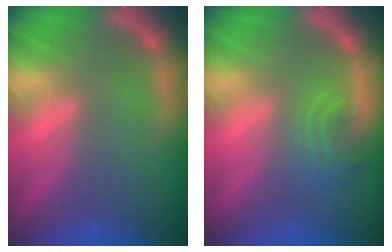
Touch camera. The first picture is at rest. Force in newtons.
{"total": 2.9}